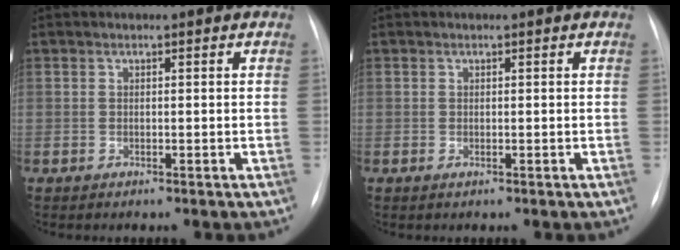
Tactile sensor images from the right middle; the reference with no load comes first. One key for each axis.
{"total": 0.0}